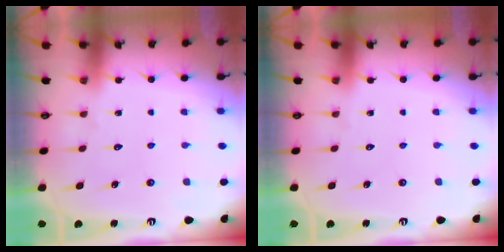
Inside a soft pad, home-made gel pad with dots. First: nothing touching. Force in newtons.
{"total": 0.0}